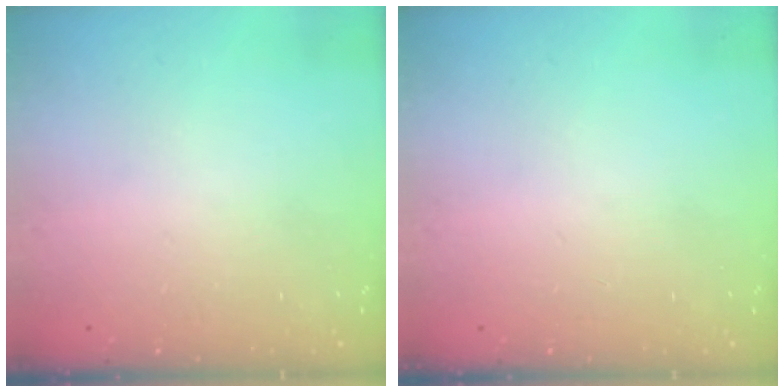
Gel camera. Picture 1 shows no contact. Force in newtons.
{"total": 0.0}